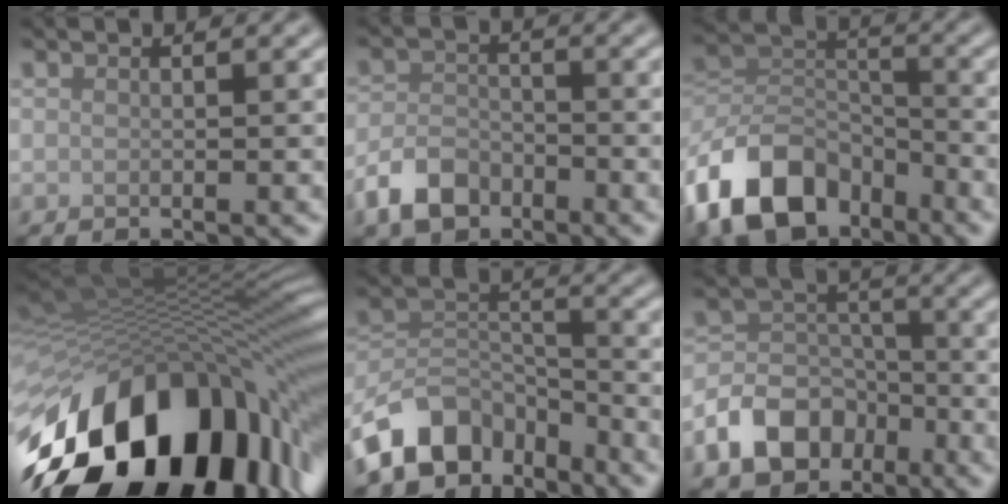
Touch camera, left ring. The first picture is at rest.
{"total": 4.1, "force": [-2.6, 2.5, 1.9], "torque": [-0.034, -0.001, -0.059]}
{"total": 11.1, "force": [-6.8, 6.8, 5.6], "torque": [-0.107, -0.004, -0.140]}
{"total": 19.1, "force": [-6.4, 10.4, 14.8], "torque": [-0.243, -0.010, -0.106]}
{"total": 8.6, "force": [-6.1, 4.9, 3.5], "torque": [-0.046, -0.004, -0.126]}
{"total": 7.5, "force": [-4.2, 5.4, 3.2], "torque": [-0.052, 0.005, -0.088]}